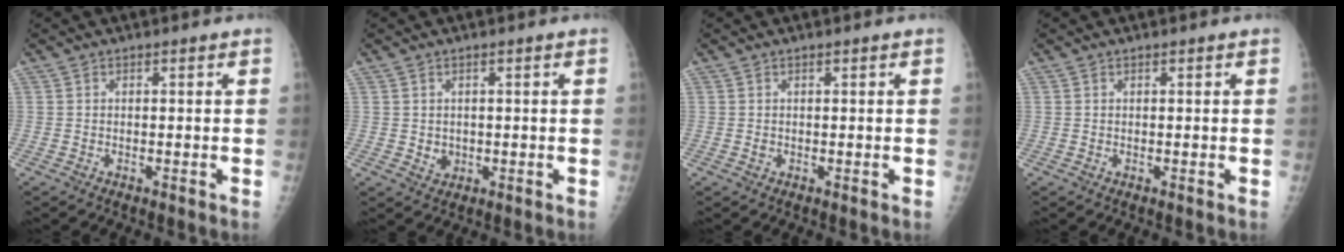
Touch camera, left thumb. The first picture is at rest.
{"total": 2.1, "force": [0.1, 1.8, 0.9], "torque": [-0.009, -0.002, 0.010]}
{"total": 0.7, "force": [0.3, 0.5, 0.4], "torque": [-0.001, -0.001, 0.005]}
{"total": 0.0}